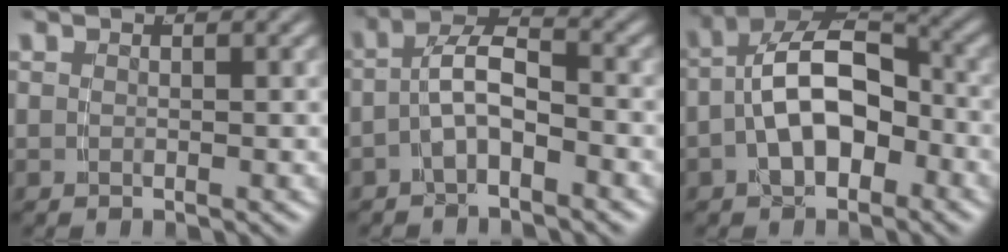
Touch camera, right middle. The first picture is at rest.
{"total": 3.8, "force": [-1.4, 1.8, 3.0], "torque": [-0.052, -0.002, -0.028]}
{"total": 8.1, "force": [-1.3, 5.3, 6.0], "torque": [-0.111, -0.011, -0.020]}